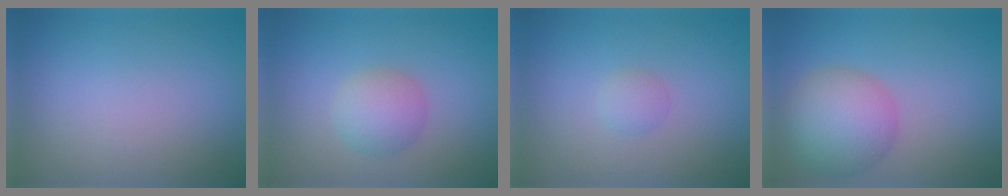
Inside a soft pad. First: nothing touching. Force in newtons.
{"total": 2.9, "press": 2.9, "slide": 0.1}
{"total": 1.0, "press": 1.0, "slide": 0.1}
{"total": 6.2, "press": 6.2, "slide": 0.5}